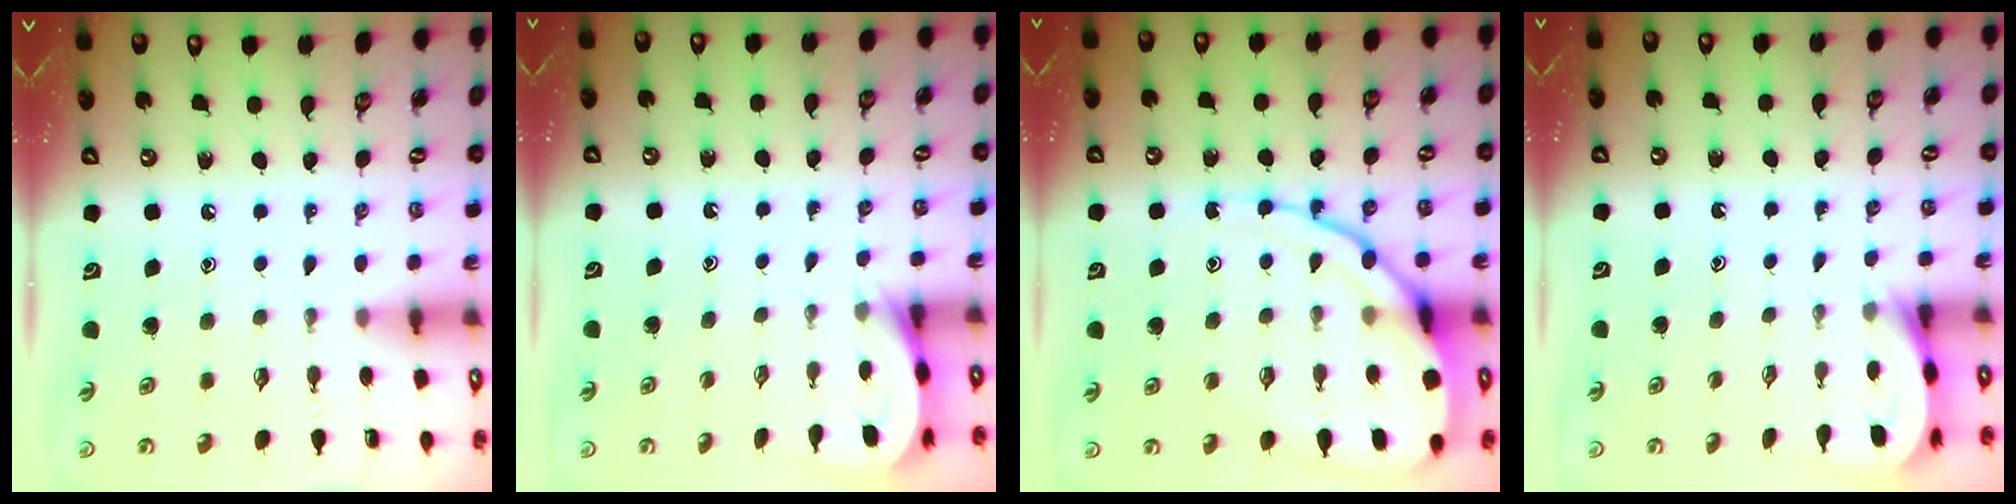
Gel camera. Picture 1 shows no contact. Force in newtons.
{"total": 3.4, "press": 3.3, "slide": 0.3}
{"total": 14.9, "press": 14.8, "slide": 1.5}
{"total": 3.4, "press": 3.3, "slide": 0.3}